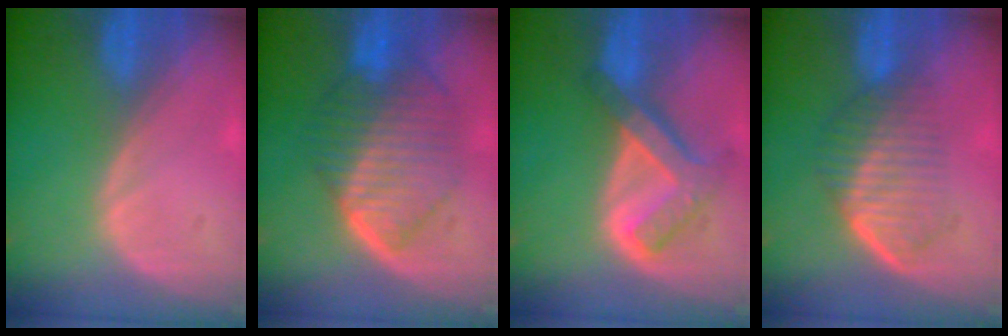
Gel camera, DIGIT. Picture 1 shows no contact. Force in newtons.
{"total": 9.3, "press": 9.3, "slide": 0.6}
{"total": 7.6, "press": 6.5, "slide": 4.0}
{"total": 7.1, "press": 6.1, "slide": 3.6}